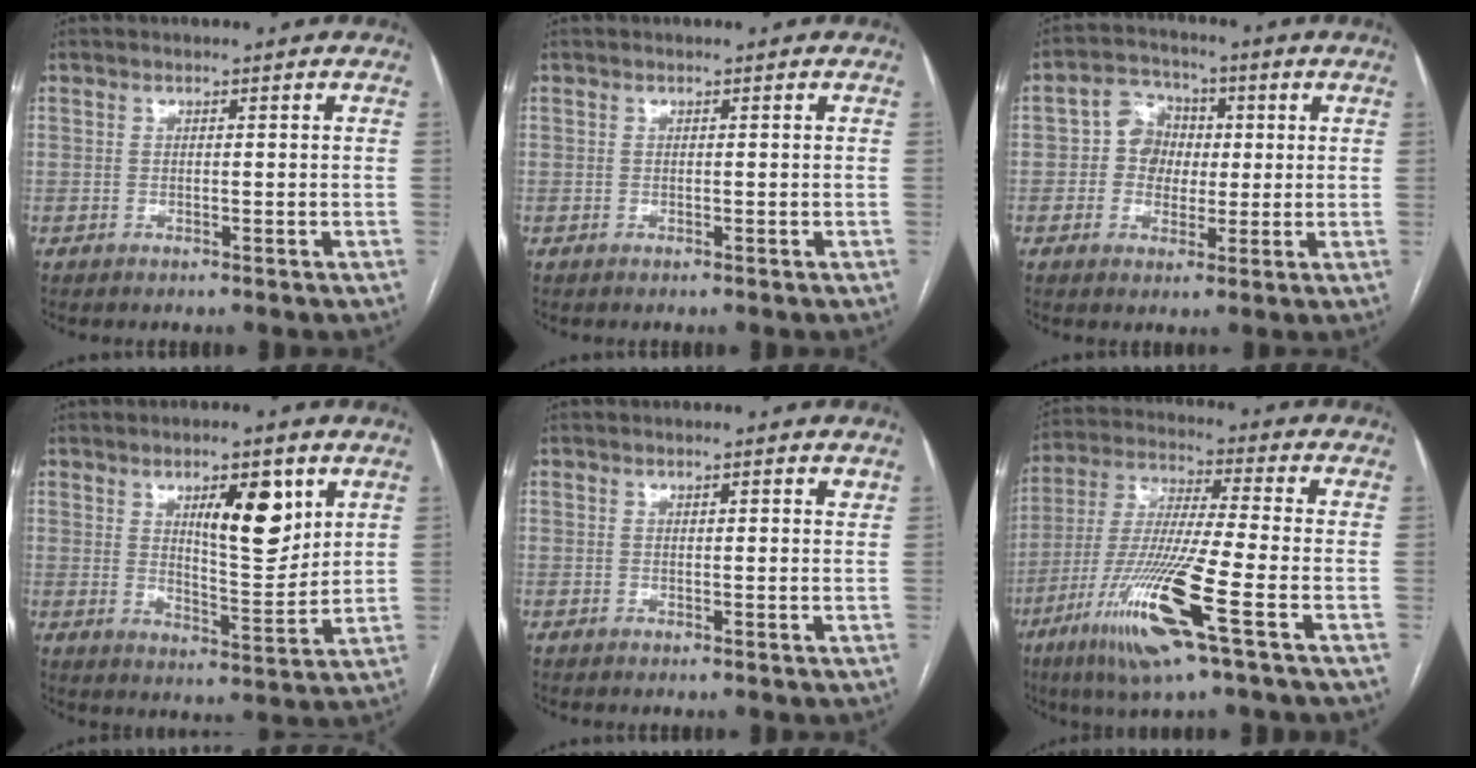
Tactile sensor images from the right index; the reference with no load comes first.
{"total": 0.0}
{"total": 6.4, "force": [0.3, 5.7, 2.9], "torque": [-0.052, 0.025, 0.006]}
{"total": 9.8, "force": [4.4, 2.8, 8.2], "torque": [-0.127, -0.005, 0.075]}
{"total": 1.9, "force": [1.4, 0.4, 1.3], "torque": [-0.017, 0.002, 0.019]}
{"total": 15.7, "force": [-6.7, -0.2, 14.1], "torque": [-0.293, -0.028, -0.128]}